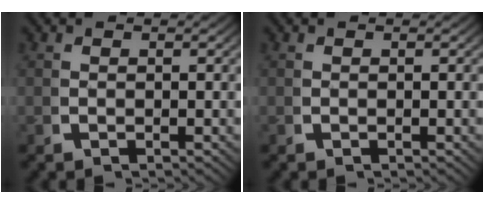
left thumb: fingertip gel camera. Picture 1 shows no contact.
{"total": 0.0}